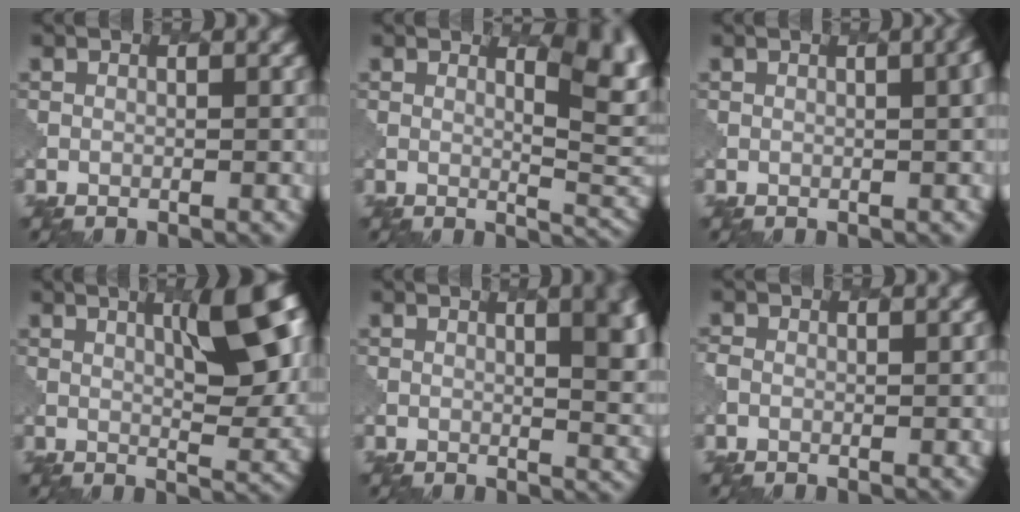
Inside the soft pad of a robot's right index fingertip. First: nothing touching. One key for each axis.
{"total": 5.2, "fx": 2.2, "fy": 2.0, "fz": 4.3, "tx": -0.032, "ty": 0.000, "tz": 0.025}
{"total": 4.1, "fx": 0.7, "fy": 1.8, "fz": 3.6, "tx": -0.010, "ty": 0.011, "tz": 0.000}
{"total": 6.4, "fx": 2.8, "fy": 1.3, "fz": 5.6, "tx": -0.080, "ty": -0.001, "tz": 0.042}
{"total": 7.4, "fx": 2.1, "fy": 3.0, "fz": 6.4, "tx": -0.032, "ty": 0.011, "tz": 0.018}
{"total": 1.2, "fx": -0.6, "fy": 0.9, "fz": 0.4, "tx": -0.004, "ty": 0.005, "tz": -0.013}